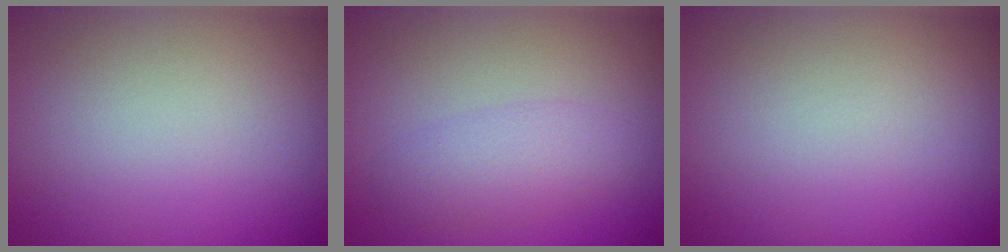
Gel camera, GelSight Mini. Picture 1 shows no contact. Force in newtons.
{"total": 2.7, "press": 2.7, "slide": 0.0}
{"total": 0.0}